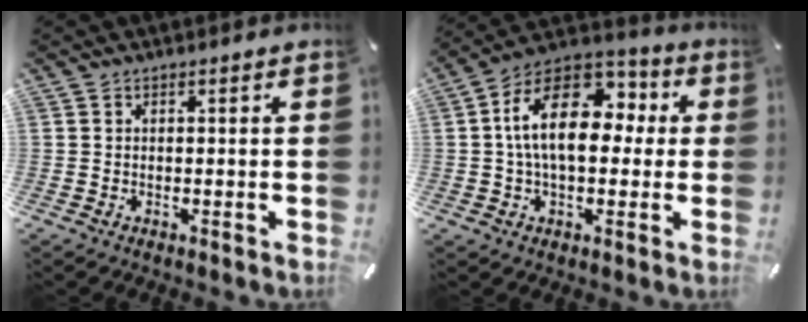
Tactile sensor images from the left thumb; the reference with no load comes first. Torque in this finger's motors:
{"motor_torque": [0.19, 1.59, 2.17, -0.60, 0.28]}